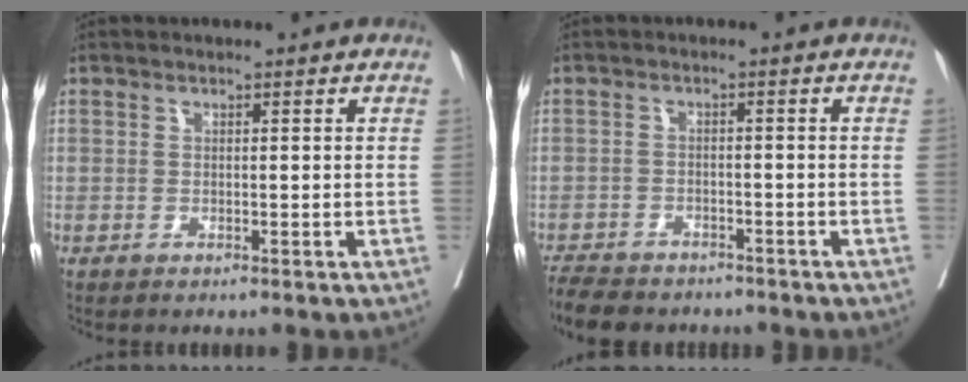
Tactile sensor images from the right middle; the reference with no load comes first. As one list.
[{"total": 9.1, "force": [-7.9, 3.3, 3.2], "torque": [-0.061, -0.010, -0.118]}]